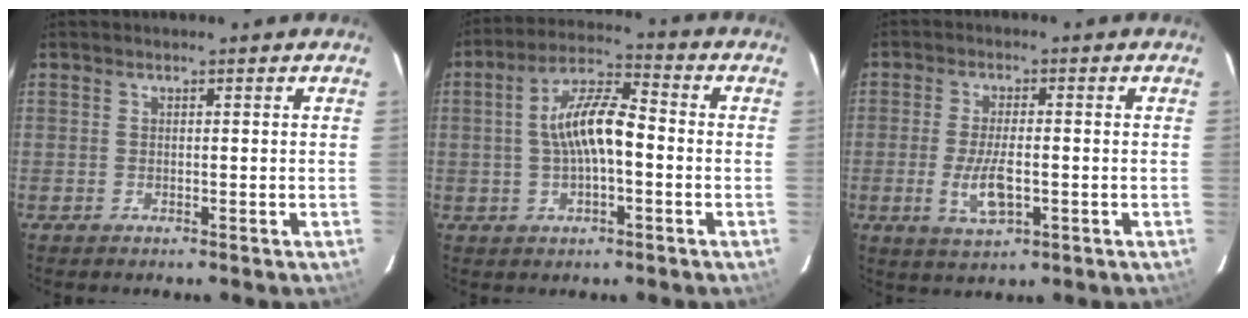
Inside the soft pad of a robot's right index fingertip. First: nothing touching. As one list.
[{"total": 9.8, "force": [-0.7, 3.4, 9.2], "torque": [-0.176, 0.019, -0.011]}, {"total": 7.0, "force": [-1.7, 2.5, 6.3], "torque": [-0.129, -0.010, -0.029]}]